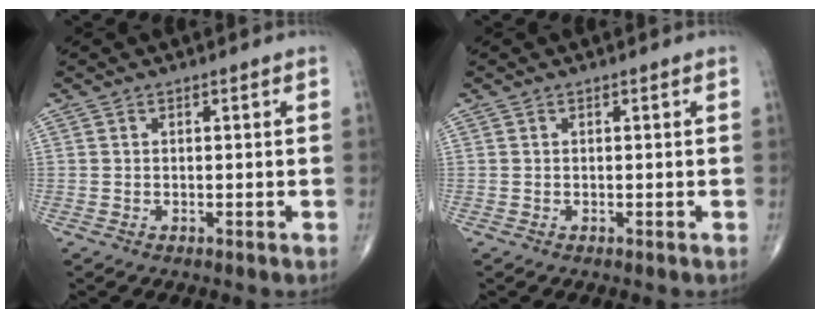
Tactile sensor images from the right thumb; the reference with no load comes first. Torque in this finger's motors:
{"motor_torque": [0.03, 0.06, -0.10, -0.04, 0.02]}